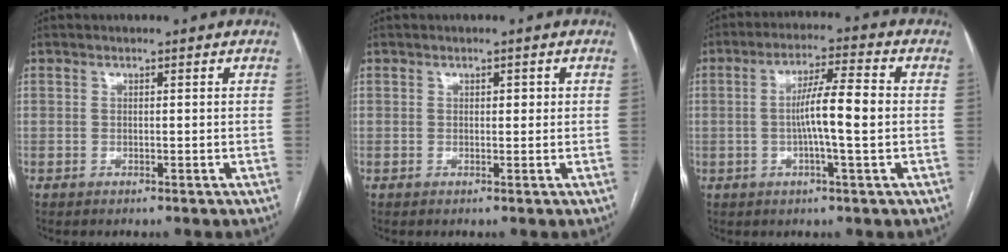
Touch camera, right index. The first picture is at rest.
{"total": 0.8, "force": [0.2, 0.5, 0.7], "torque": [-0.007, 0.004, 0.002]}
{"total": 1.3, "force": [-0.1, 0.0, 1.3], "torque": [-0.023, 0.002, 0.001]}